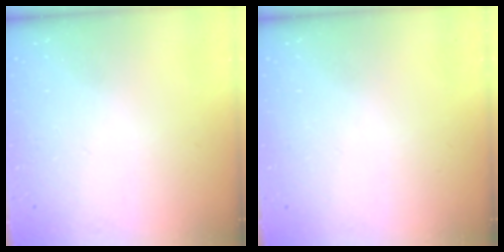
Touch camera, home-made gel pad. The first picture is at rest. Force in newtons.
{"total": 0.0}